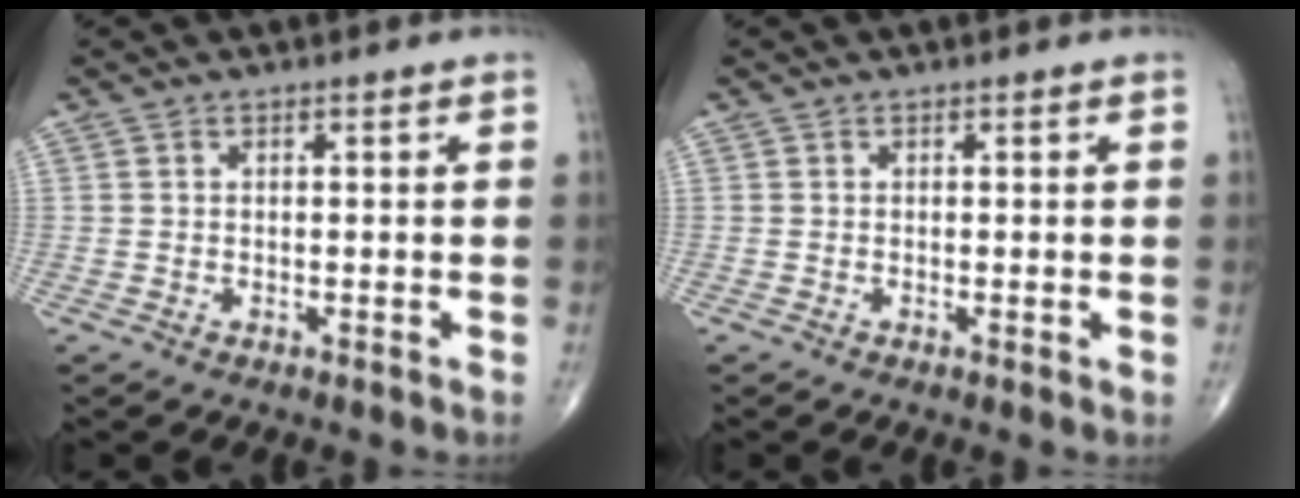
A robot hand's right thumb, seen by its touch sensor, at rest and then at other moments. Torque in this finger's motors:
{"motor_torque": [-0.10, -0.11, 0.04, 0.08, -0.01]}